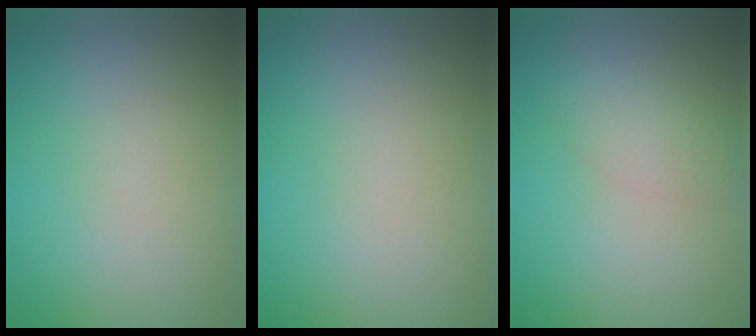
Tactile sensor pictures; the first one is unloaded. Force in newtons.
{"total": 0.0}
{"total": 1.9, "press": 1.9, "slide": 0.1}